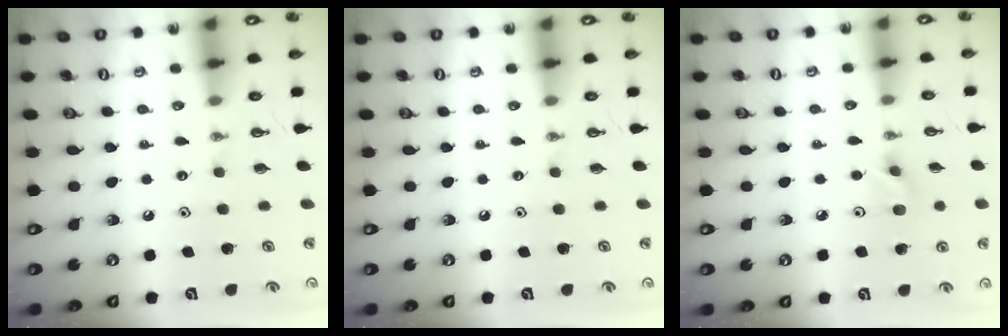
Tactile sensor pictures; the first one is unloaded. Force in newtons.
{"total": 0.0}
{"total": 4.2, "press": 4.1, "slide": 0.9}